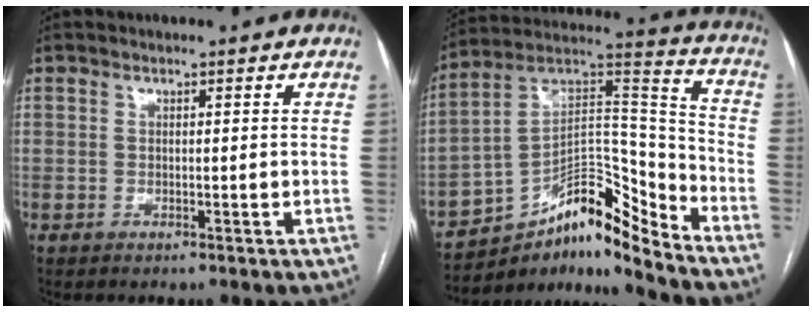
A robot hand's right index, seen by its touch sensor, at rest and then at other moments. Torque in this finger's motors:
{"motor_torque": [-0.99, -0.65, -0.34, -0.07]}